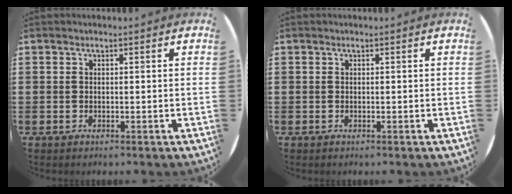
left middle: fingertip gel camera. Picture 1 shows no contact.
{"total": 0.0}